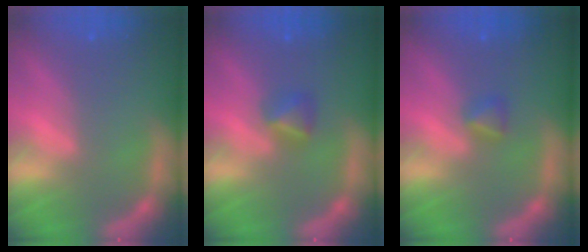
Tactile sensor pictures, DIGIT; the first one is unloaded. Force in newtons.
{"total": 1.9}
{"total": 1.4}